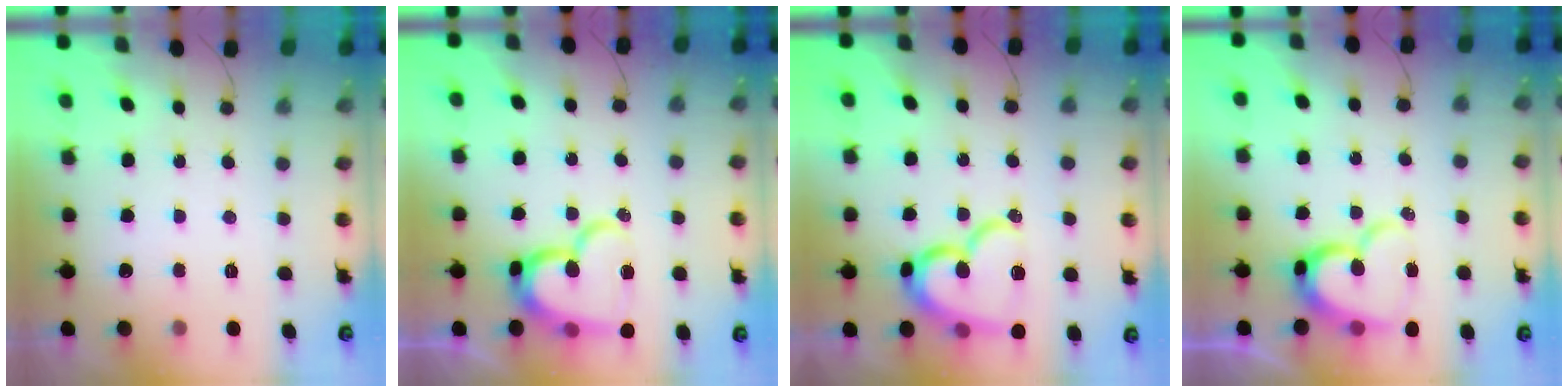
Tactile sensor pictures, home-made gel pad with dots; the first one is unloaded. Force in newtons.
{"total": 16.3, "press": 16.3, "slide": 1.2}
{"total": 17.1, "press": 17.0, "slide": 1.7}
{"total": 13.4, "press": 13.4, "slide": 1.3}